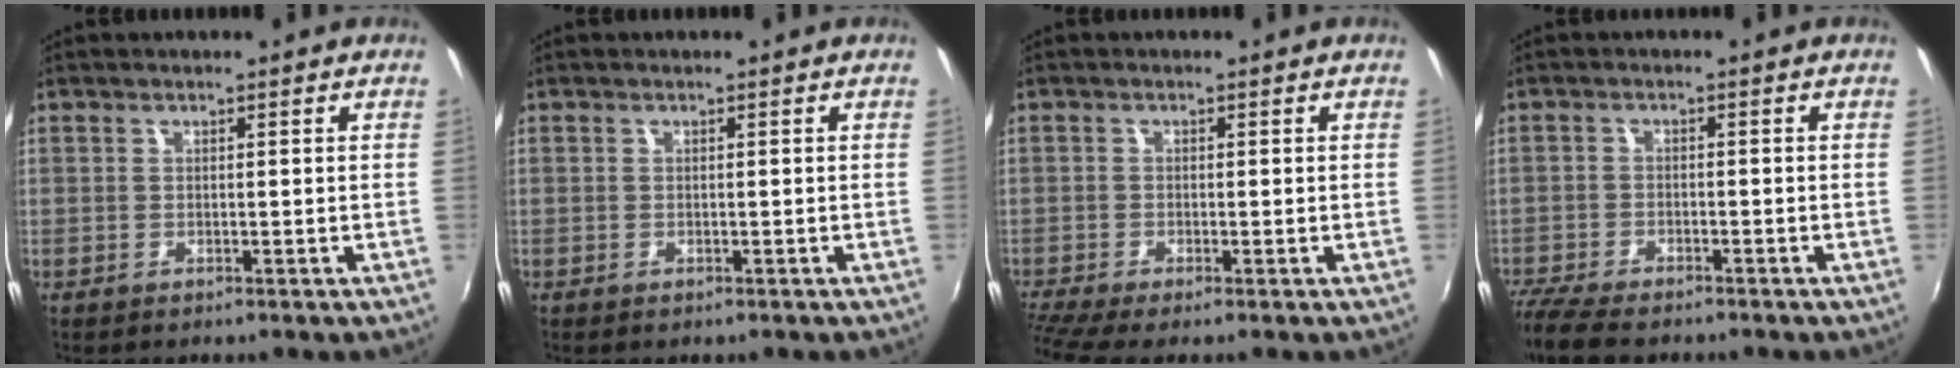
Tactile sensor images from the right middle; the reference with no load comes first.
{"total": 0.0}
{"total": 4.3, "force": [-3.3, -0.5, 2.6], "torque": [-0.068, -0.025, -0.070]}
{"total": 9.2, "force": [-7.8, 2.2, 4.3], "torque": [-0.119, -0.039, -0.142]}